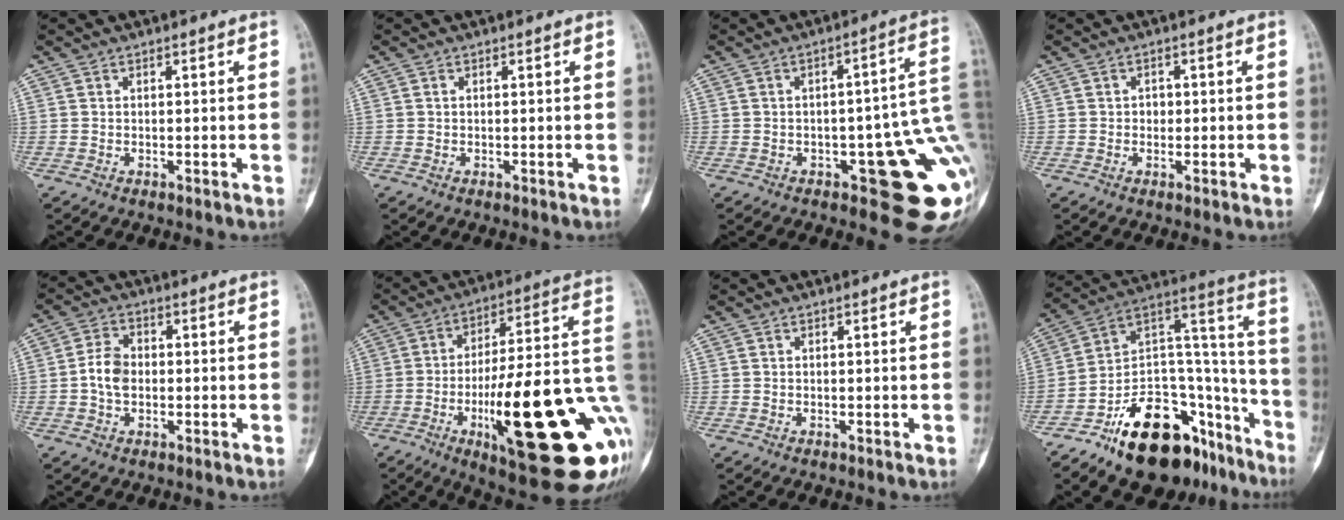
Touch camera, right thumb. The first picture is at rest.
{"total": 0.0}
{"total": 16.1, "force": [-4.1, 6.1, 14.3], "torque": [-0.112, 0.029, -0.040]}
{"total": 1.5, "force": [-0.1, 1.2, 0.8], "torque": [-0.003, 0.004, -0.005]}
{"total": 5.4, "force": [-0.5, 3.8, 3.8], "torque": [-0.068, 0.014, -0.015]}
{"total": 31.8, "force": [-7.9, 8.2, 29.7], "torque": [-0.380, 0.000, -0.110]}
{"total": 0.0}
{"total": 27.1, "force": [-16.6, 13.9, 16.4], "torque": [-0.188, 0.115, -0.264]}